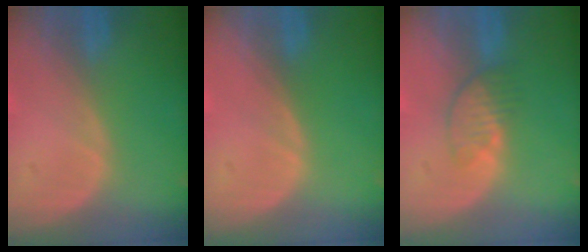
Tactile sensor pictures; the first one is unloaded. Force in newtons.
{"total": 0.0}
{"total": 3.8, "press": 3.3, "slide": 1.8}